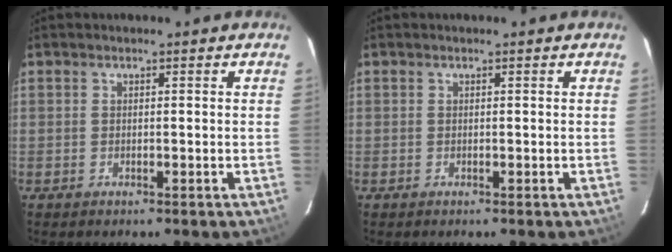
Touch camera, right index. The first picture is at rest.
{"total": 0.0}